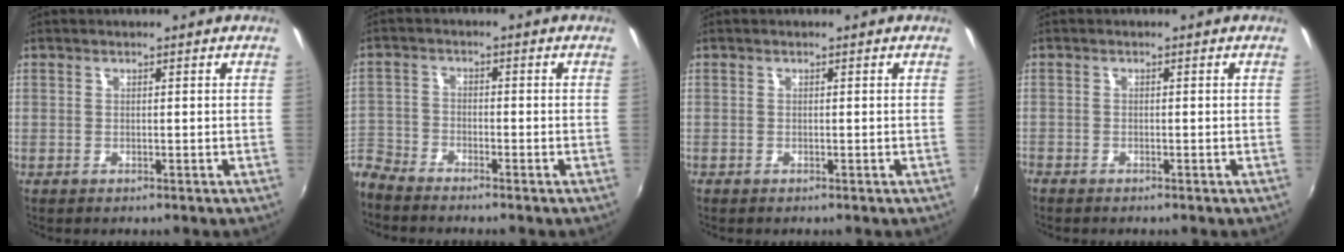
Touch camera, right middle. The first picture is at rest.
{"total": 5.6, "force": [-5.3, 2.0, 0.4], "torque": [-0.023, 0.005, -0.118]}
{"total": 0.0}
{"total": 0.9, "force": [-0.9, 0.3, 0.2], "torque": [-0.010, -0.001, -0.016]}